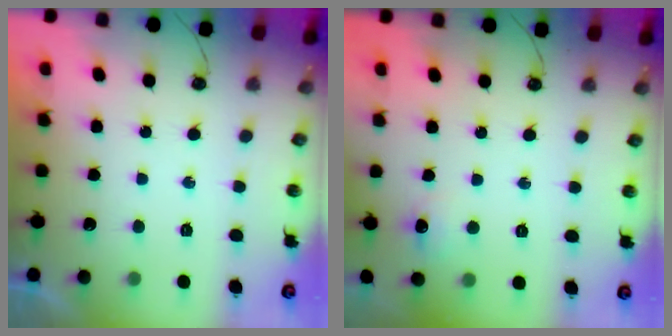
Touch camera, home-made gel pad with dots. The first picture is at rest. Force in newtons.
{"total": 6.6, "press": 6.6, "slide": 0.7}